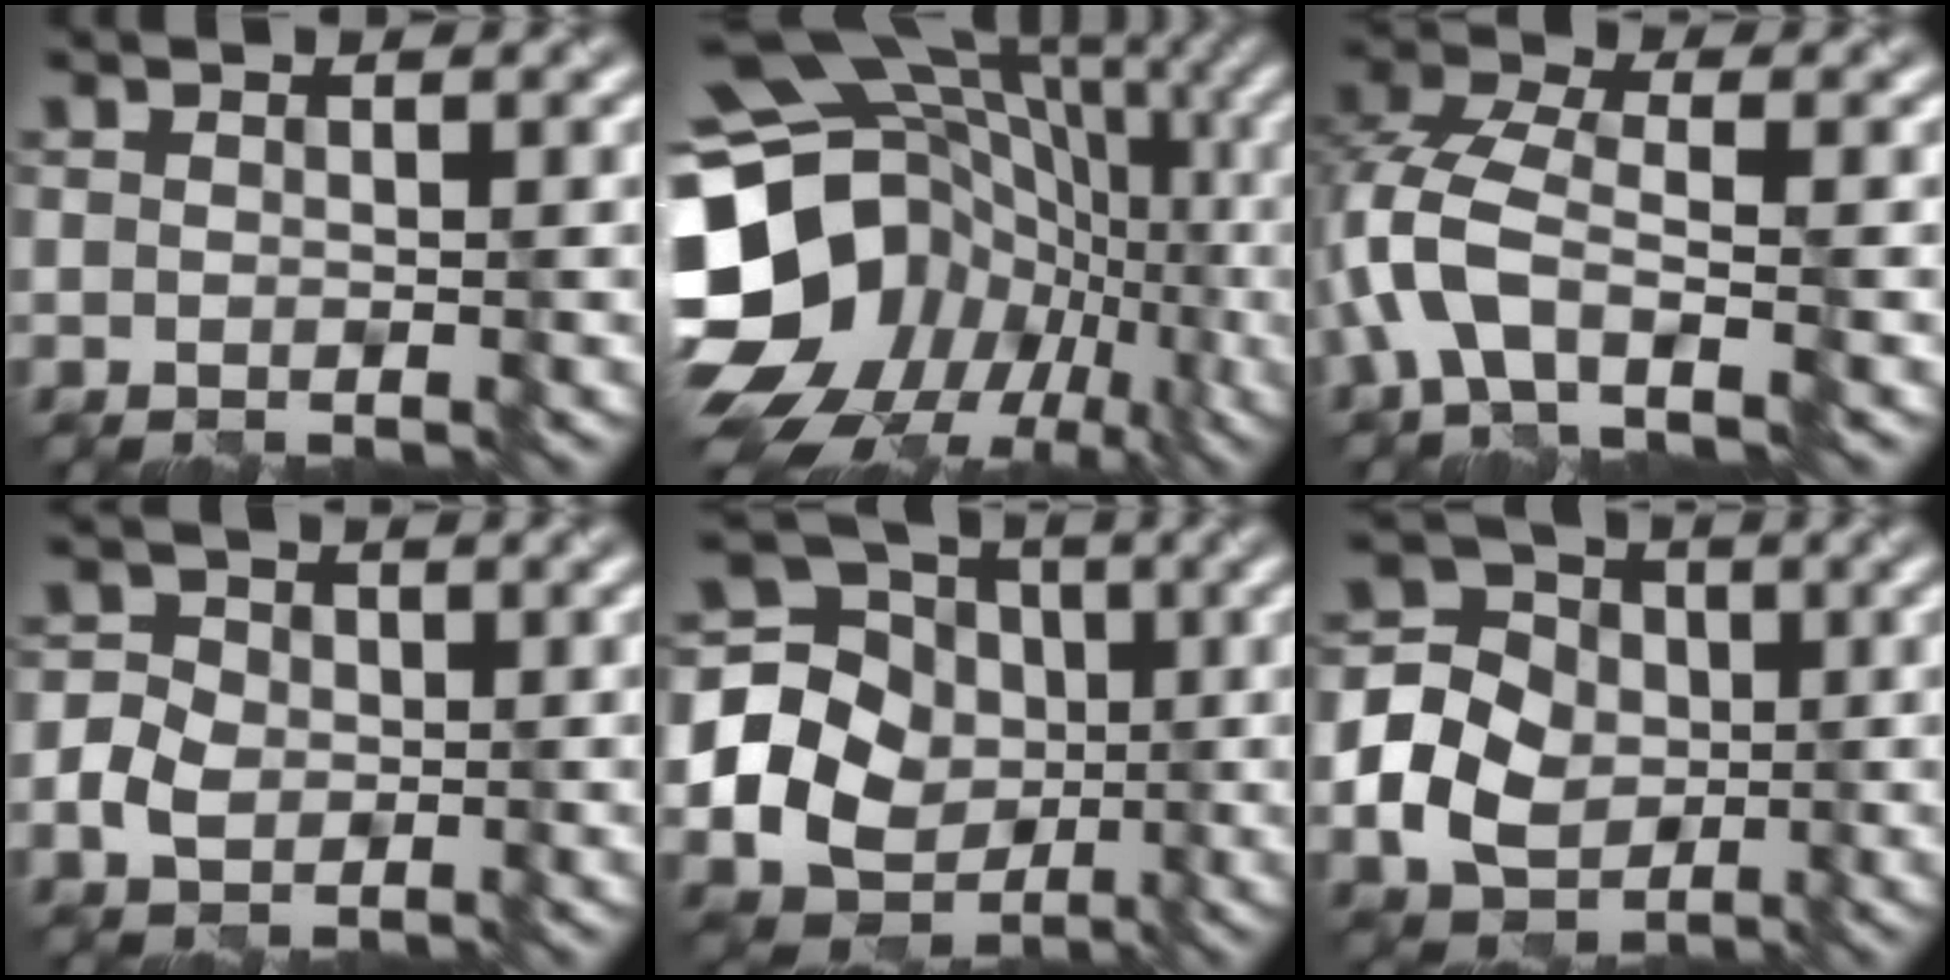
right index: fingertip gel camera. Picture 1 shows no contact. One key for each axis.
{"total": 20.1, "fx": -3.7, "fy": 16.7, "fz": 10.5, "tx": -0.183, "ty": -0.005, "tz": -0.058}
{"total": 5.7, "fx": -2.4, "fy": 2.6, "fz": 4.5, "tx": -0.107, "ty": 0.007, "tz": -0.057}
{"total": 3.3, "fx": -0.6, "fy": 2.9, "fz": 1.4, "tx": -0.026, "ty": 0.000, "tz": -0.011}
{"total": 15.4, "fx": -1.0, "fy": 14.5, "fz": 5.1, "tx": -0.142, "ty": 0.010, "tz": -0.037}
{"total": 6.6, "fx": -1.2, "fy": 5.6, "fz": 3.2, "tx": -0.063, "ty": 0.004, "tz": -0.031}